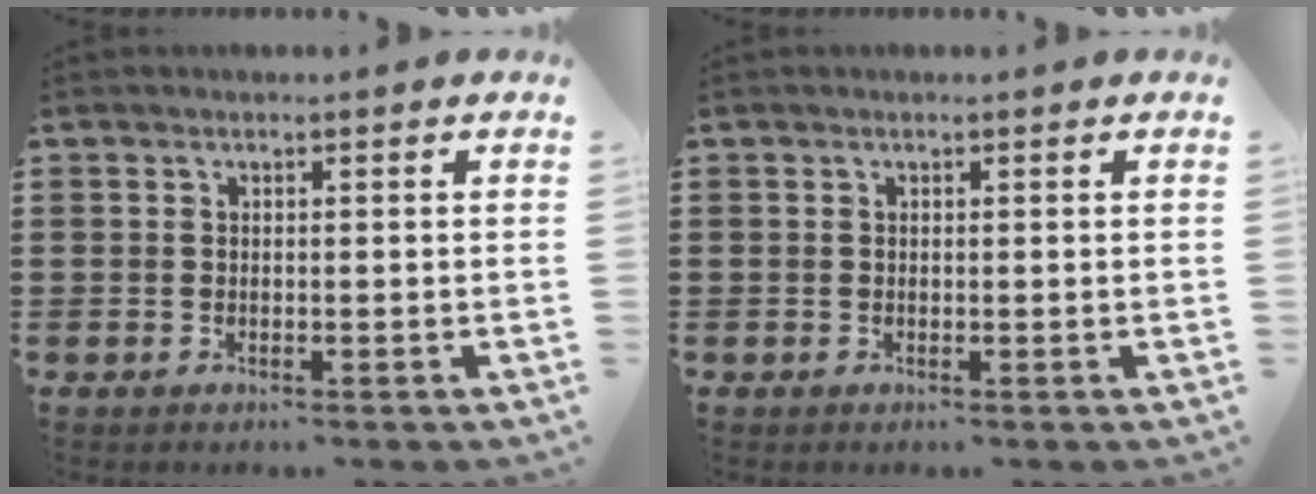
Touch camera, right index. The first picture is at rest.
{"total": 0.0}